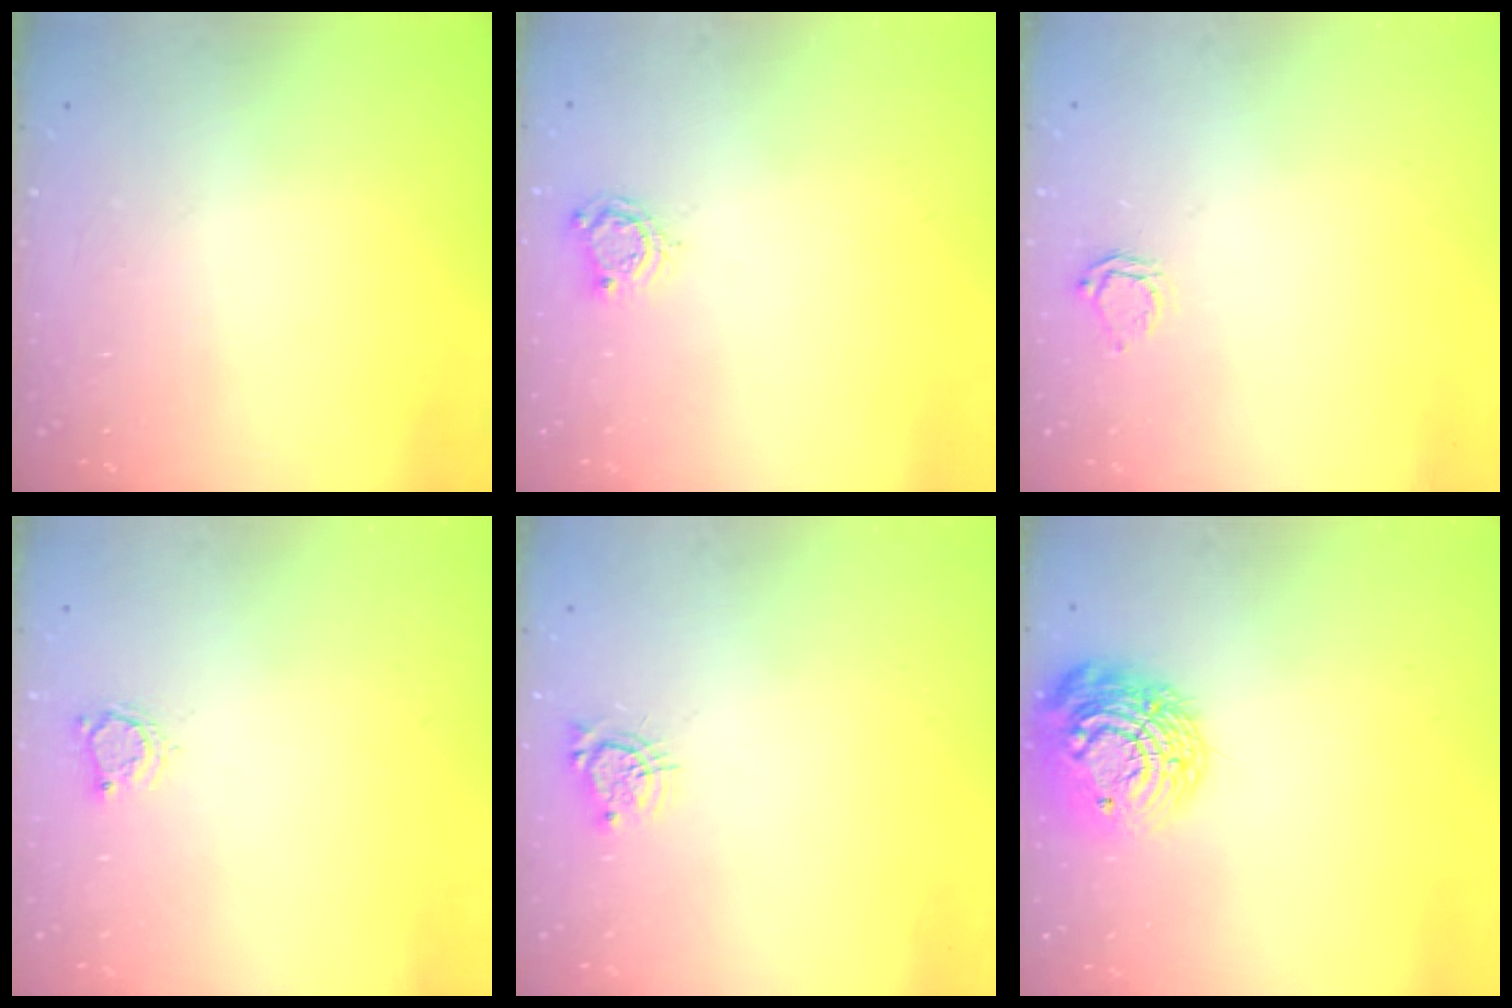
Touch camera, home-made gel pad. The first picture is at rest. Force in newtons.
{"total": 5.0, "press": 5.0, "slide": 0.3}
{"total": 3.5, "press": 3.5, "slide": 0.2}
{"total": 3.3, "press": 3.3, "slide": 0.5}
{"total": 4.0, "press": 4.0, "slide": 0.4}
{"total": 14.9, "press": 14.8, "slide": 1.2}